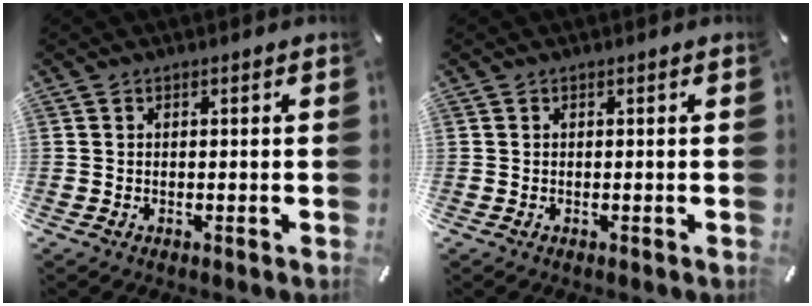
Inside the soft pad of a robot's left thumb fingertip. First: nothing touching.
{"total": 0.0}